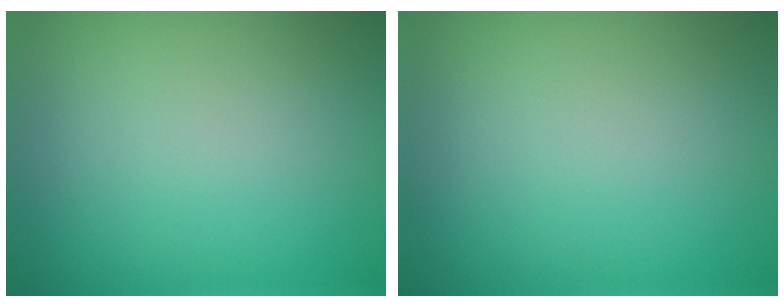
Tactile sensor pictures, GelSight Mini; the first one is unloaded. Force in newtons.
{"total": 0.0}